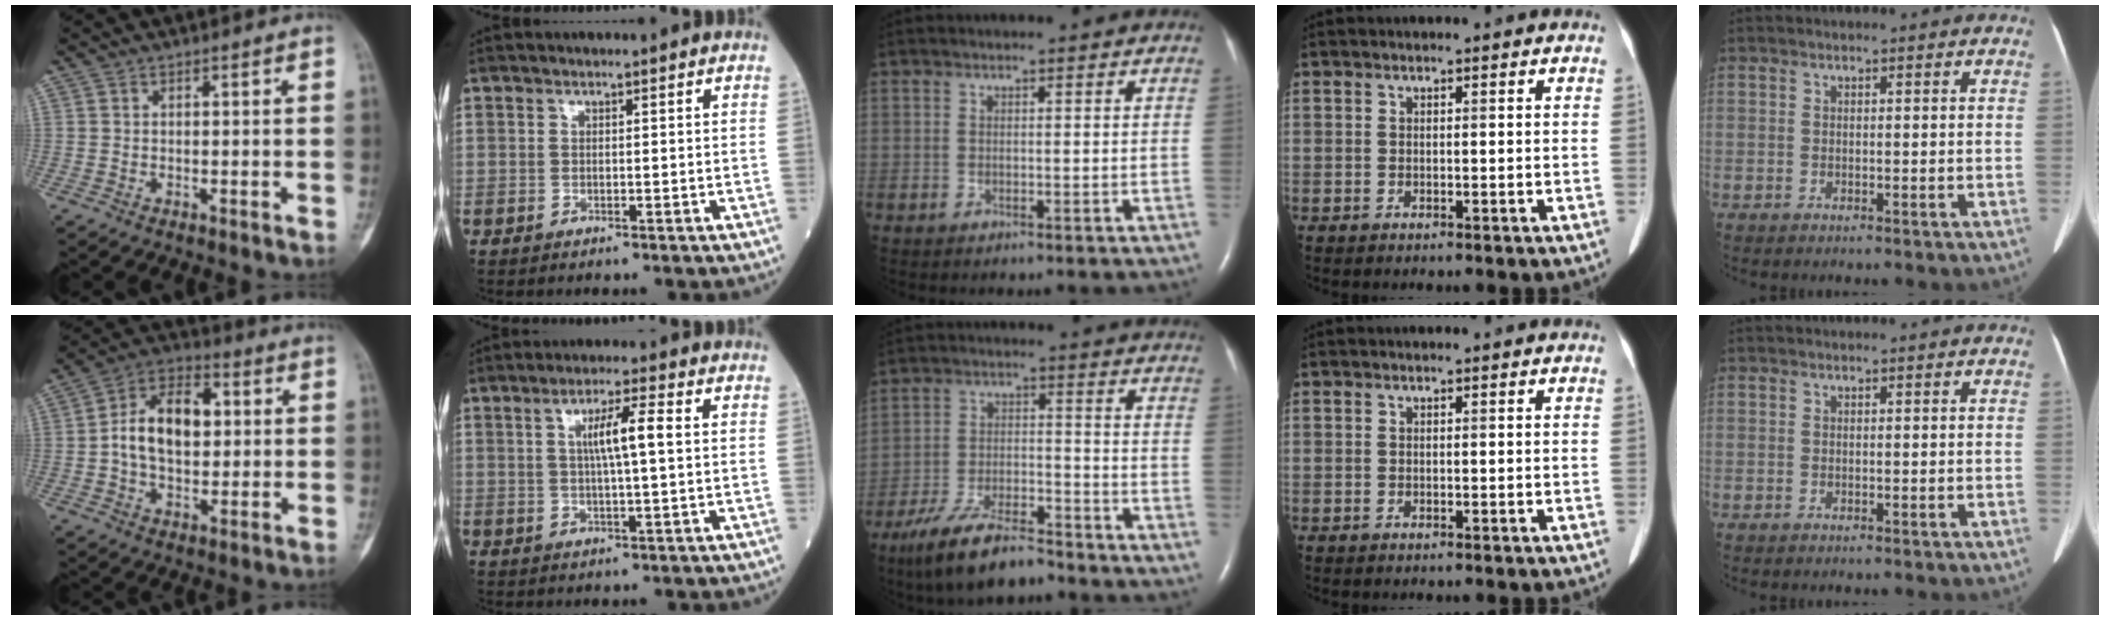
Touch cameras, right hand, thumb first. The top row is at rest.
{"thumb": {"total": 13.4, "force": [0.9, 8.4, 10.3], "torque": [-0.159, 0.024, 0.008]}, "index": {"total": 6.3, "force": [1.3, 0.1, 6.1], "torque": [-0.108, 0.005, 0.021]}, "middle": {"total": 11.4, "force": [-9.1, 2.6, 6.2], "torque": [-0.117, -0.014, -0.166]}}